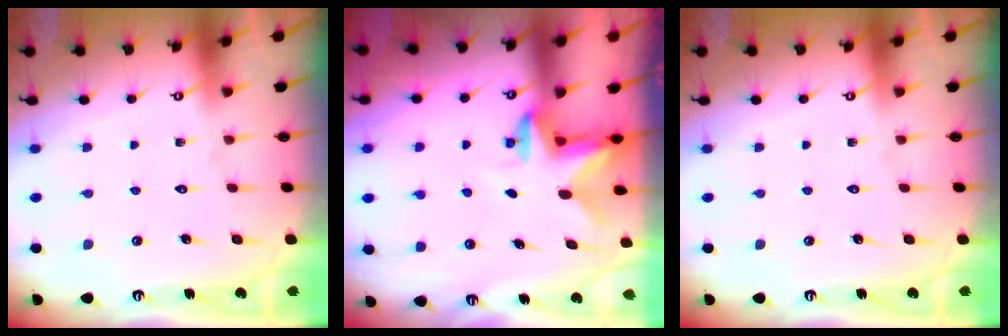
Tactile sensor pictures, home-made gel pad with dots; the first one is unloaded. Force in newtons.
{"total": 2.8, "press": 2.8, "slide": 0.5}
{"total": 0.0}